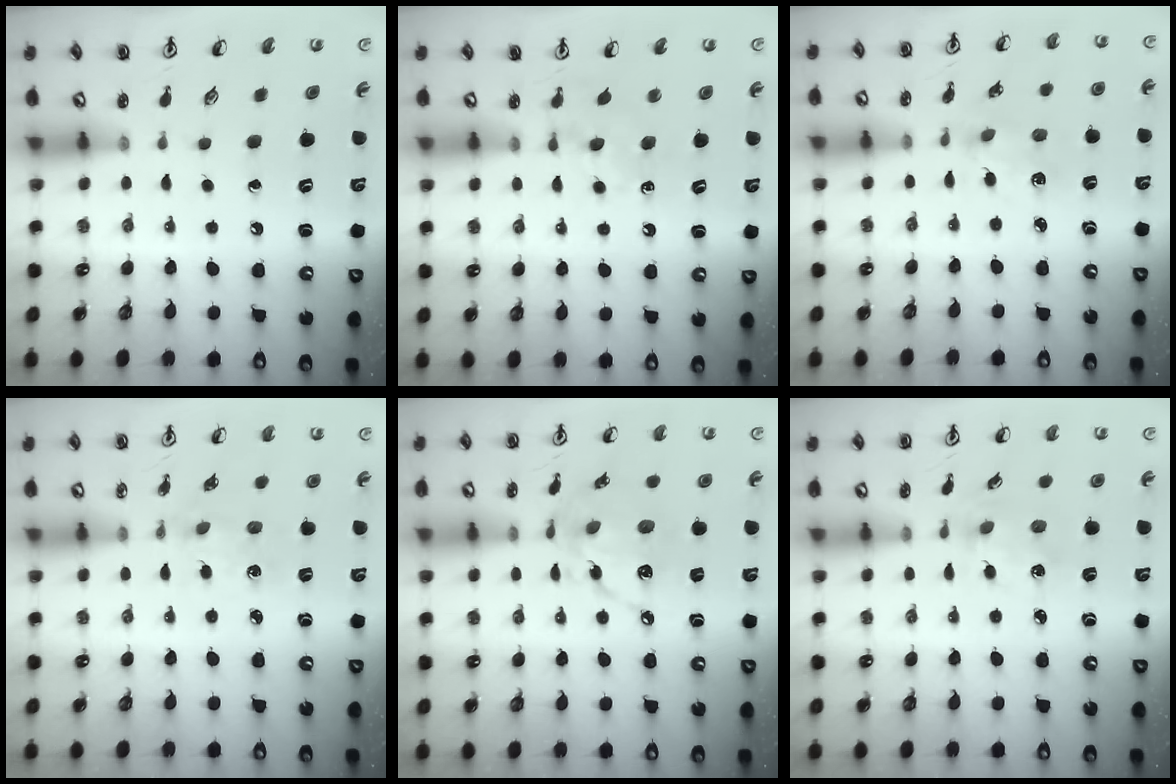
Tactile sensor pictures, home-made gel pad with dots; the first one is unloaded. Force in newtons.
{"total": 6.1, "press": 6.1, "slide": 0.3}
{"total": 1.3, "press": 1.2, "slide": 0.4}
{"total": 2.2, "press": 2.2, "slide": 0.2}
{"total": 13.0, "press": 13.0, "slide": 1.0}
{"total": 1.2, "press": 1.2, "slide": 0.2}